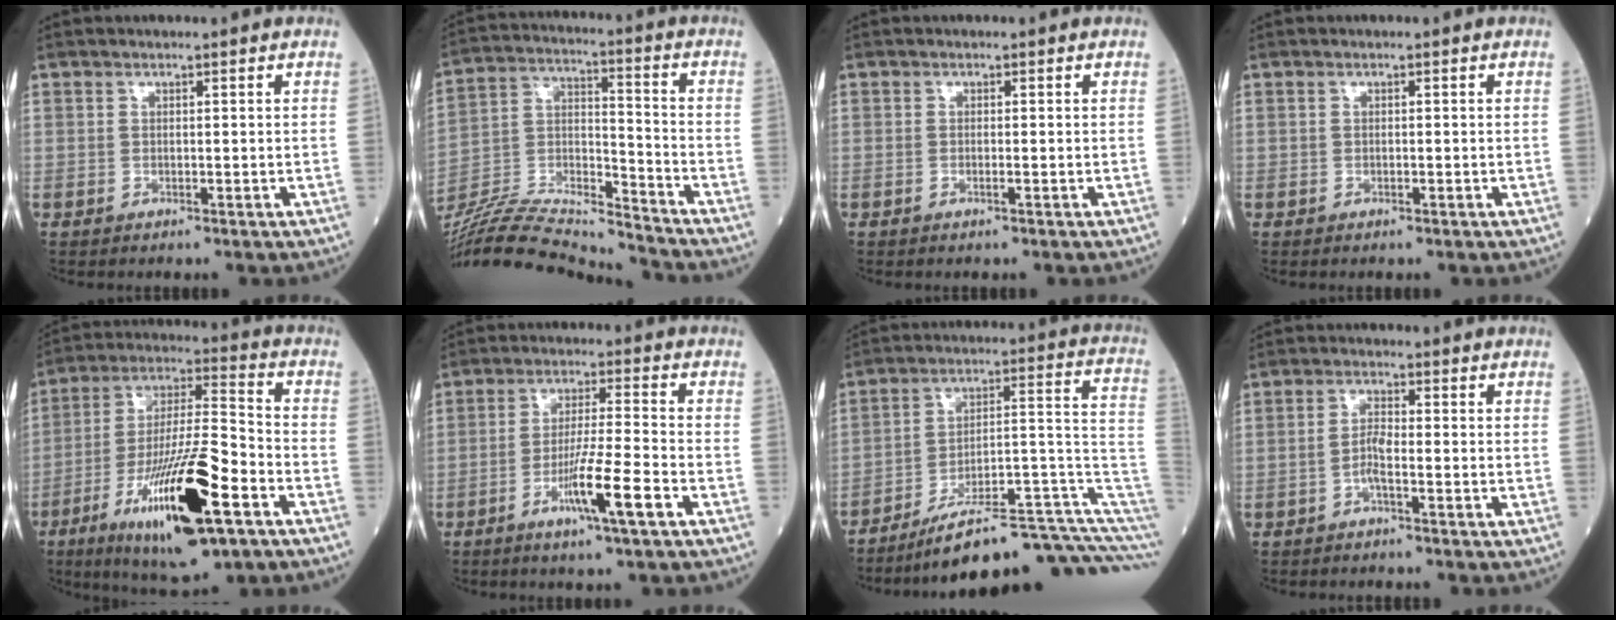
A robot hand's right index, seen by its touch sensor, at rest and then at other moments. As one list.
[{"total": 21.7, "force": [-20.7, 0.3, 6.5], "torque": [-0.139, 0.006, -0.357]}, {"total": 0.5, "force": [-0.2, -0.1, 0.5], "torque": [-0.012, 0.000, -0.002]}, {"total": 0.0}, {"total": 21.1, "force": [-9.3, 3.7, 18.5], "torque": [-0.354, -0.027, -0.154]}, {"total": 8.9, "force": [-4.1, -0.5, 7.9], "torque": [-0.146, -0.010, -0.075]}, {"total": 19.8, "force": [-15.0, -0.1, 13.0], "torque": [-0.118, 0.057, -0.230]}, {"total": 2.5, "force": [-1.1, 0.3, 2.2], "torque": [-0.044, 0.002, -0.022]}]